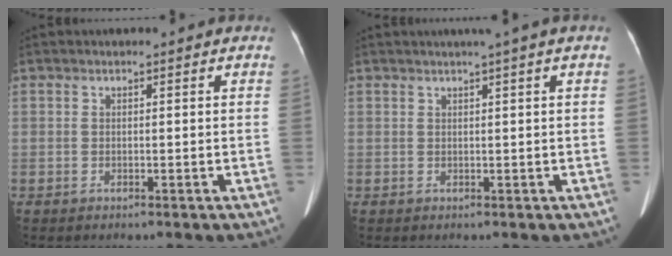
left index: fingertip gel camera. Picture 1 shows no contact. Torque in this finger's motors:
{"motor_torque": [0.30, -0.72, 0.01, 0.03]}